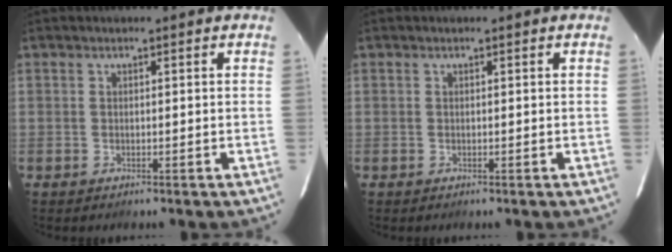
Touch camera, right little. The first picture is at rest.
{"total": 0.0}